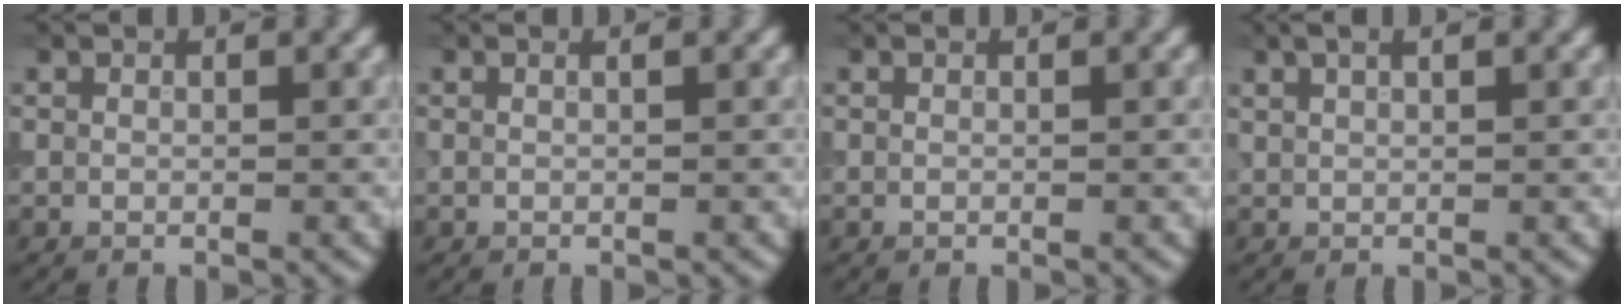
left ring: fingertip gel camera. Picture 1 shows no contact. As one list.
[{"total": 0.7, "force": [0.2, 0.3, 0.6], "torque": [-0.009, -0.002, -0.004]}, {"total": 0.0}, {"total": 2.8, "force": [1.8, 1.1, 1.8], "torque": [-0.017, 0.008, 0.011]}]